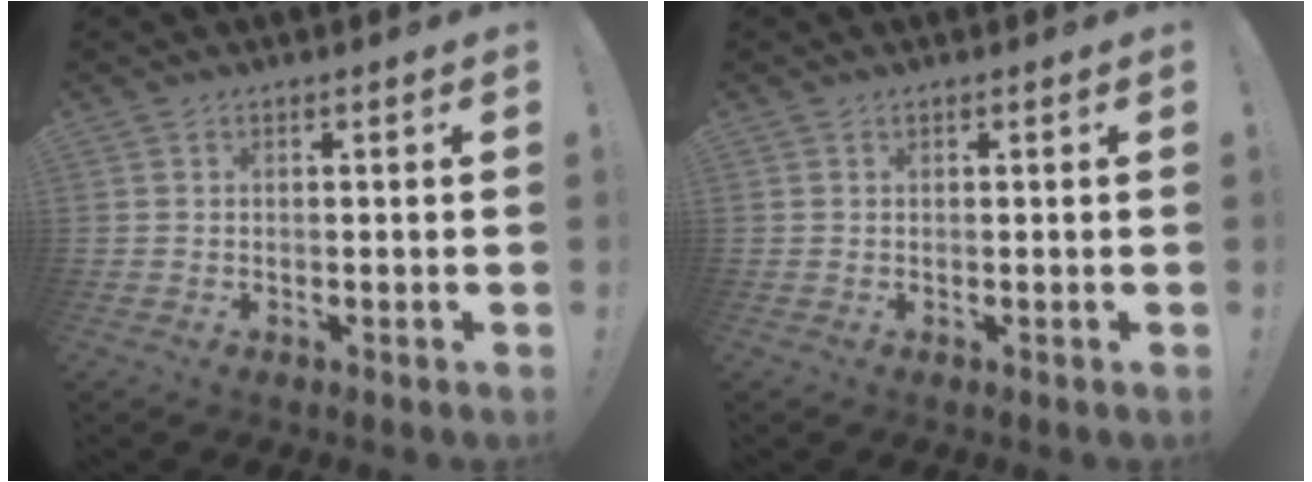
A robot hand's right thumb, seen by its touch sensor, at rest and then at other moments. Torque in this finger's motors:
{"motor_torque": [-0.08, 0.18, 0.17, -0.04, -0.07]}